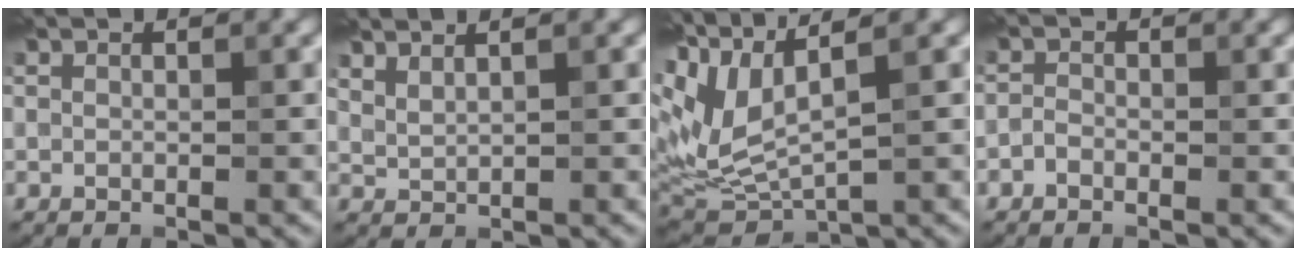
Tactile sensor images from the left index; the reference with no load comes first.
{"total": 2.0, "force": [1.8, 0.3, 0.8], "torque": [-0.021, 0.004, 0.040]}
{"total": 9.3, "force": [4.0, 3.6, 7.6], "torque": [-0.197, 0.008, 0.090]}
{"total": 1.0, "force": [-0.8, 0.5, 0.2], "torque": [-0.005, 0.002, -0.020]}